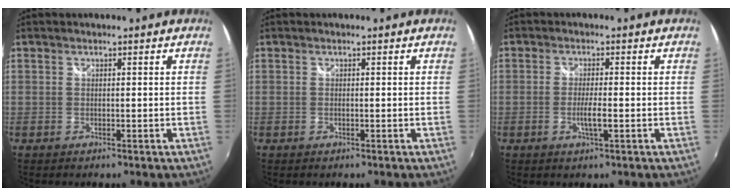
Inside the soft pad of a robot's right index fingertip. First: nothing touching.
{"total": 0.0}
{"total": 3.2, "force": [-1.0, 0.1, 3.1], "torque": [-0.056, -0.006, -0.019]}